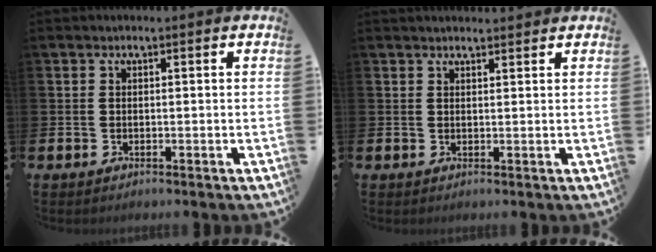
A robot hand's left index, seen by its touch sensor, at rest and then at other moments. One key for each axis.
{"total": 1.4, "fx": 1.4, "fy": 0.3, "fz": 0.1, "tx": 0.011, "ty": -0.007, "tz": 0.021}